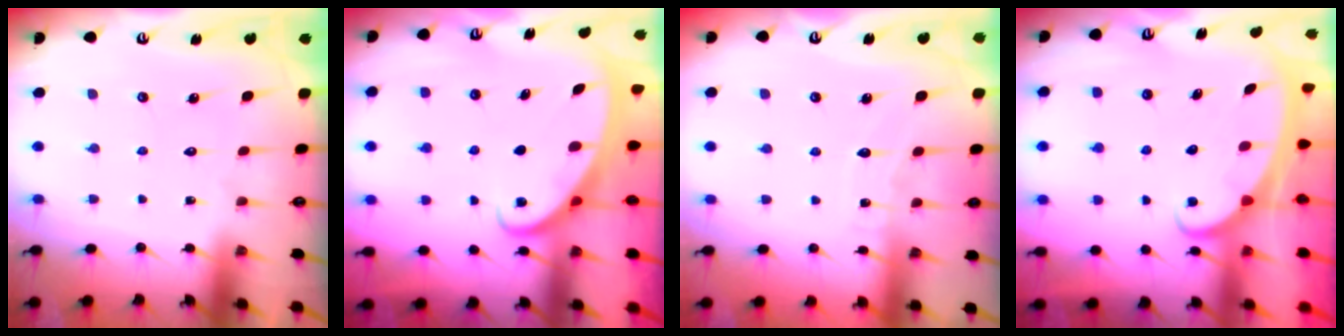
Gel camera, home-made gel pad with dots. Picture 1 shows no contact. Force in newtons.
{"total": 2.6, "press": 2.6, "slide": 0.3}
{"total": 5.0, "press": 5.0, "slide": 0.3}
{"total": 2.4, "press": 2.4, "slide": 0.3}